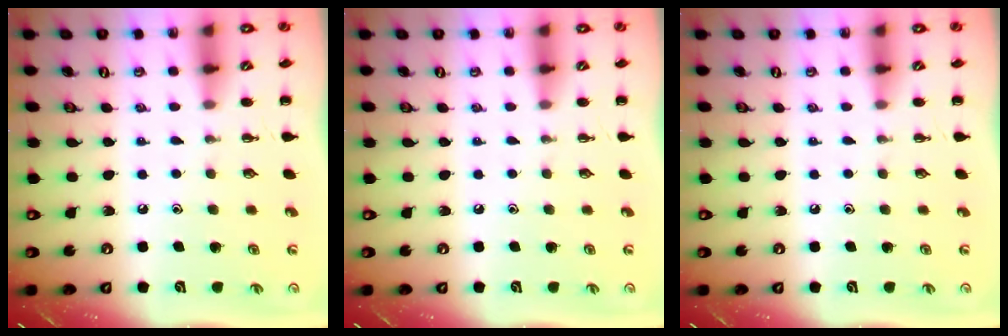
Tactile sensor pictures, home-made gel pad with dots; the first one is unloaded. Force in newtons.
{"total": 0.0}
{"total": 0.0}